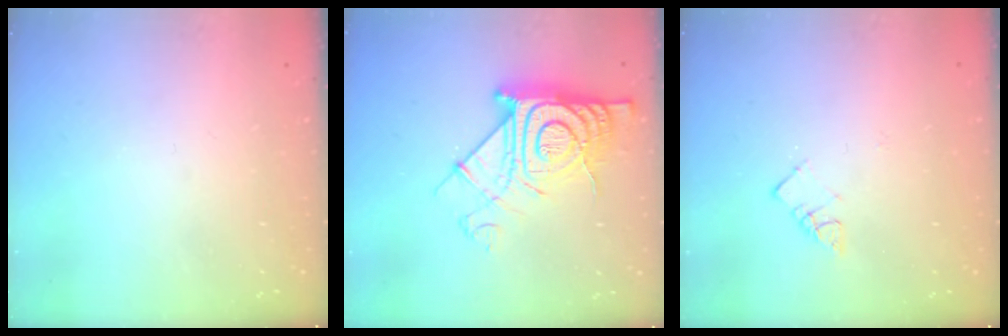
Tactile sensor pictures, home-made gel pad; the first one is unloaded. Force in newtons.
{"total": 18.1, "press": 18.0, "slide": 1.3}
{"total": 3.7, "press": 3.7, "slide": 0.2}